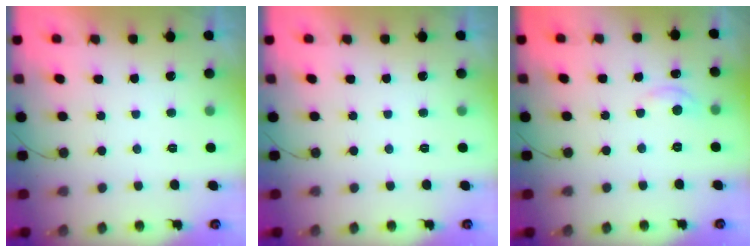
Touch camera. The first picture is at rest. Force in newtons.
{"total": 0.0}
{"total": 2.9, "press": 2.8, "slide": 0.4}